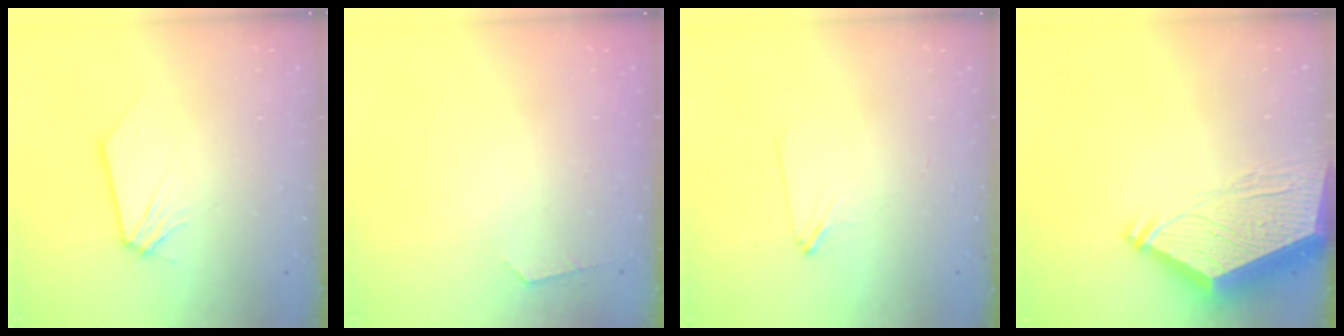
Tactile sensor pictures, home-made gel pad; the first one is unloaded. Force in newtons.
{"total": 1.7, "press": 1.7, "slide": 0.2}
{"total": 1.6, "press": 1.5, "slide": 0.3}
{"total": 14.3, "press": 14.2, "slide": 1.8}